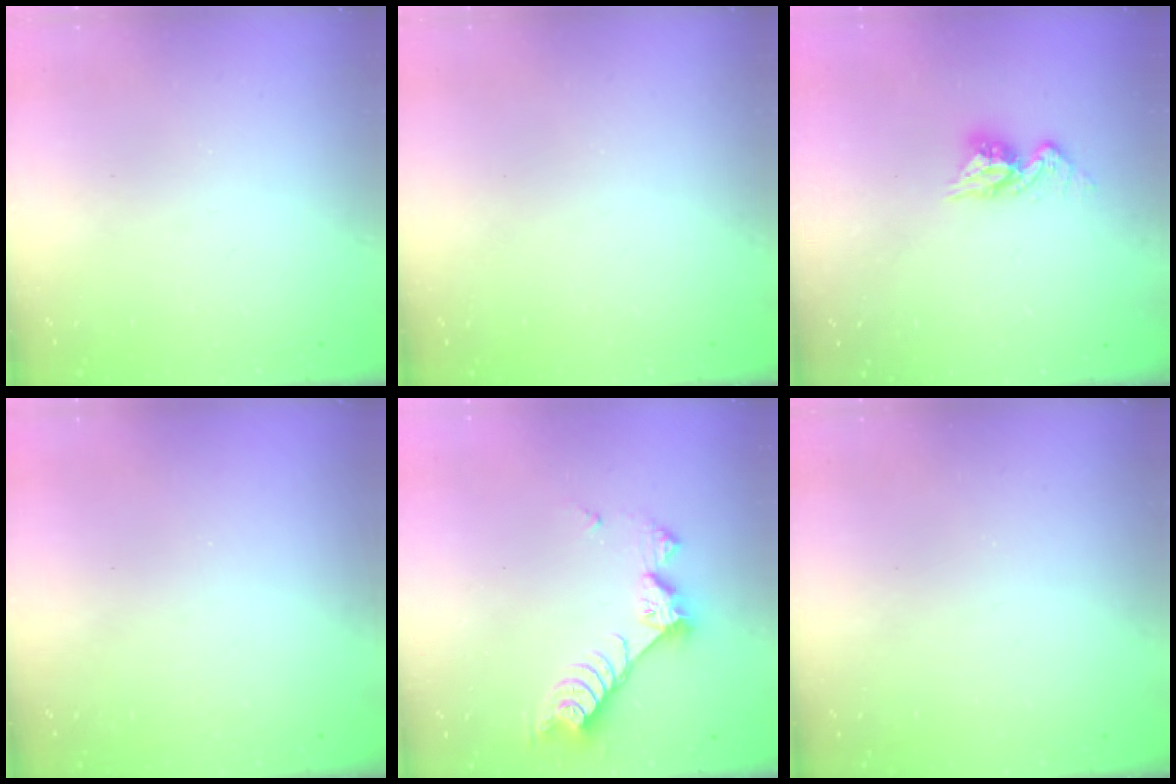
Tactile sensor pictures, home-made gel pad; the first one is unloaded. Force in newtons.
{"total": 0.0}
{"total": 8.9, "press": 8.9, "slide": 0.6}
{"total": 0.0}
{"total": 8.6, "press": 8.6, "slide": 0.2}
{"total": 0.0}